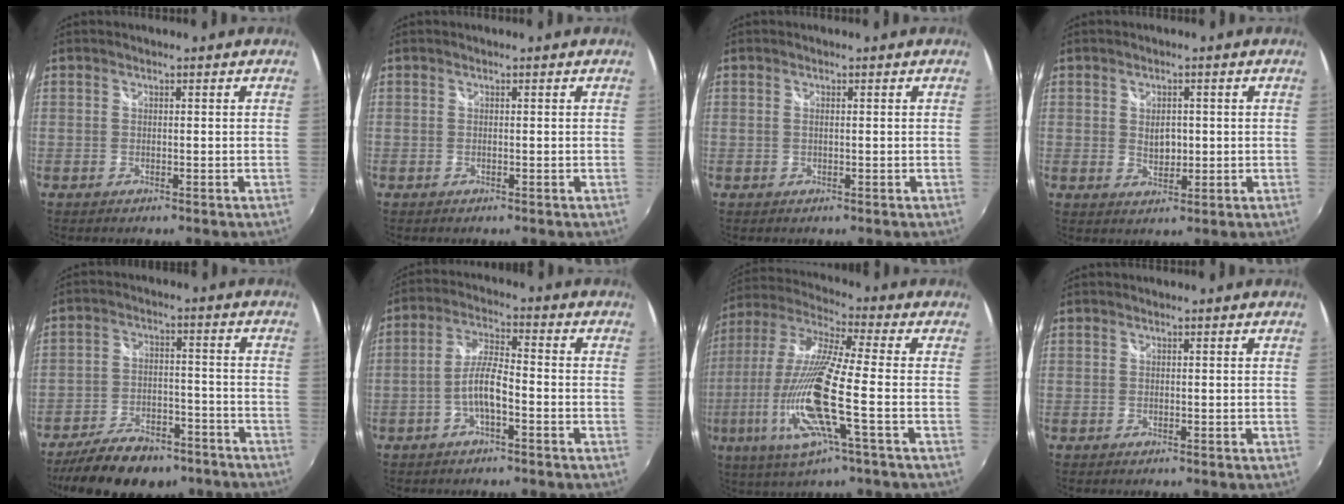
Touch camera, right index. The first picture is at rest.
{"total": 0.0}
{"total": 0.5, "force": [0.1, 0.1, 0.5], "torque": [-0.012, 0.000, 0.000]}
{"total": 3.4, "force": [0.3, 2.5, 2.4], "torque": [-0.034, -0.001, 0.005]}
{"total": 16.7, "force": [-12.6, 8.1, 7.5], "torque": [-0.161, 0.004, -0.177]}
{"total": 5.9, "force": [-2.6, 1.4, 5.2], "torque": [-0.109, 0.013, -0.047]}
{"total": 18.6, "force": [-5.4, 1.7, 17.7], "torque": [-0.343, -0.029, -0.107]}
{"total": 0.0}